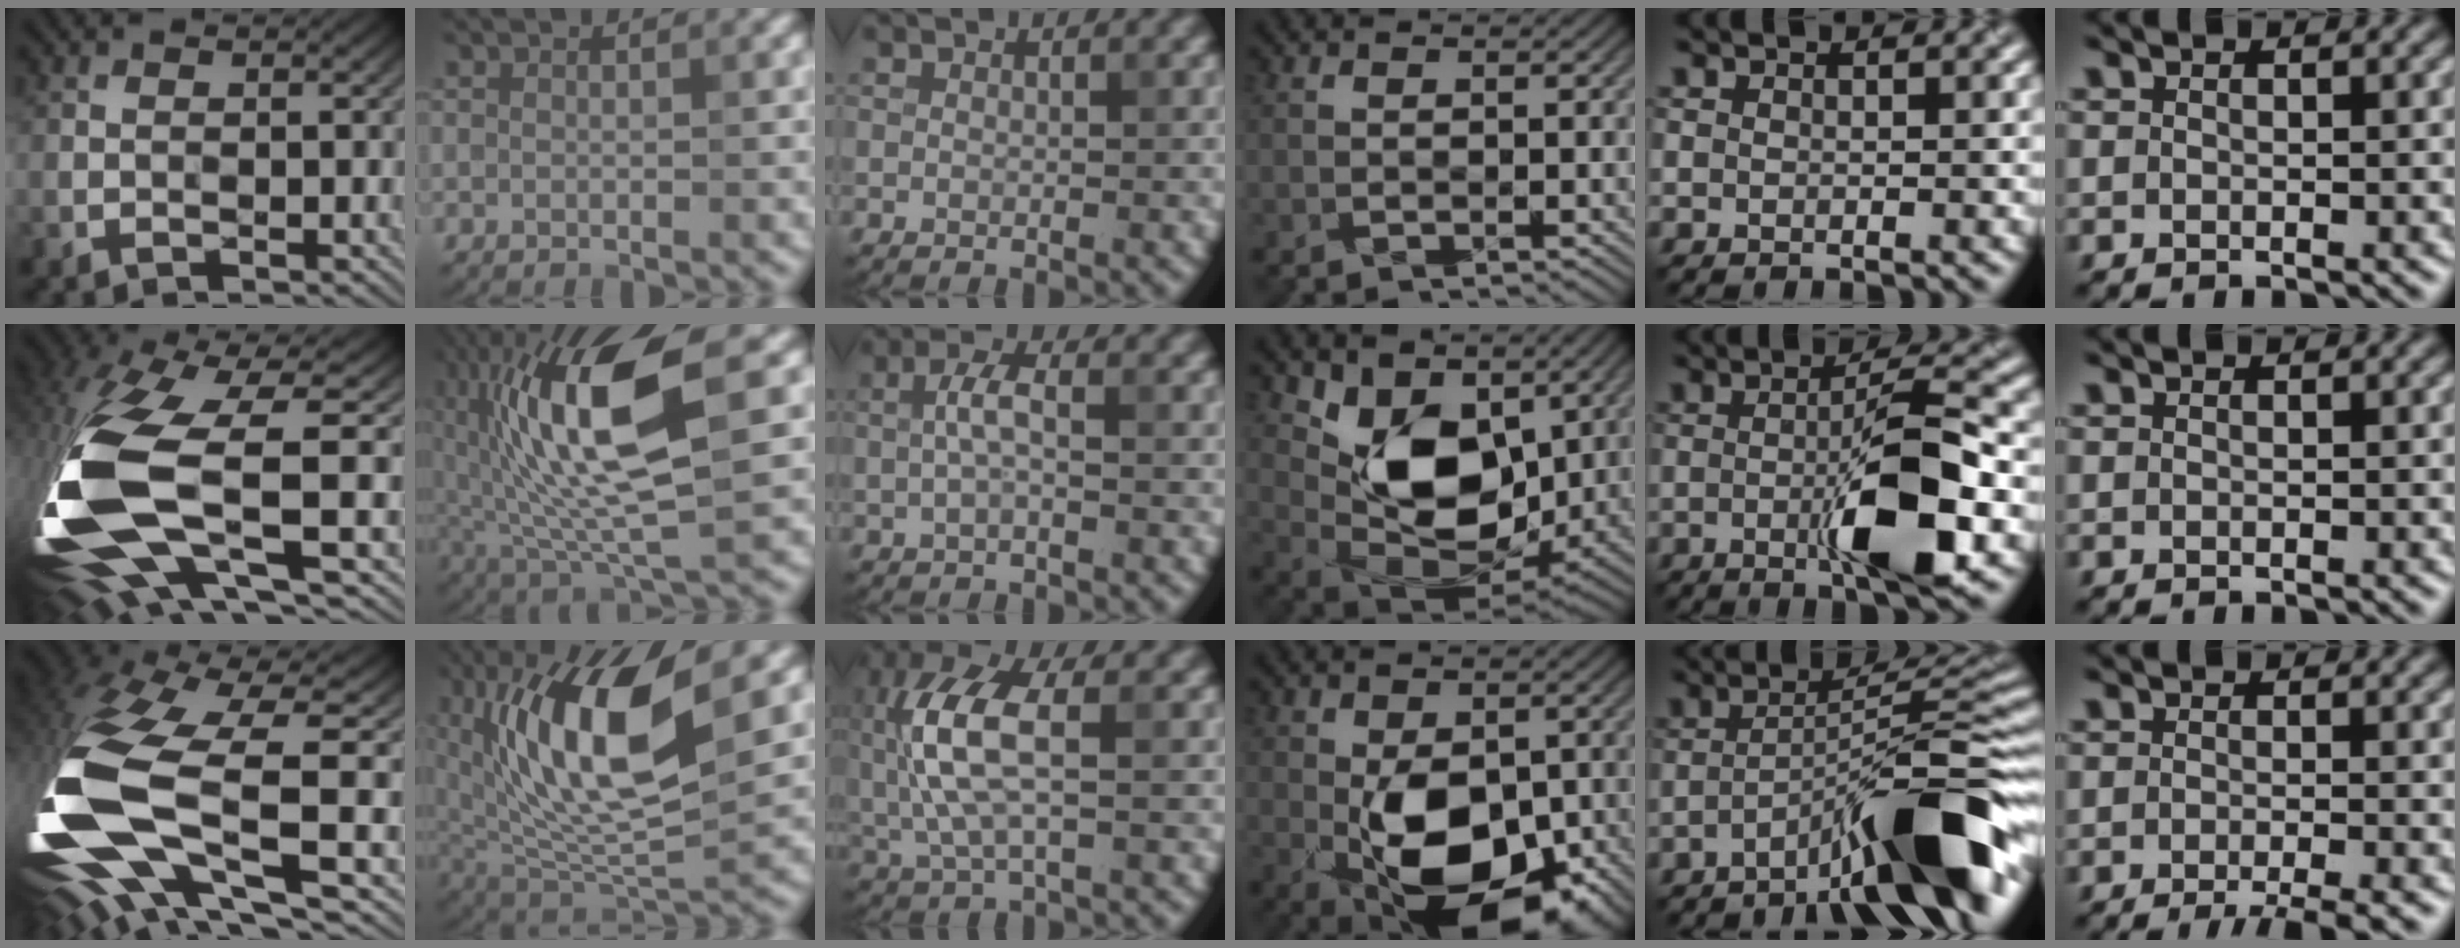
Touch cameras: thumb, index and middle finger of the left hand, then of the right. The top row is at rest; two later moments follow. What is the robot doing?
{"motion": "wrap", "object": "ethernet cable"}